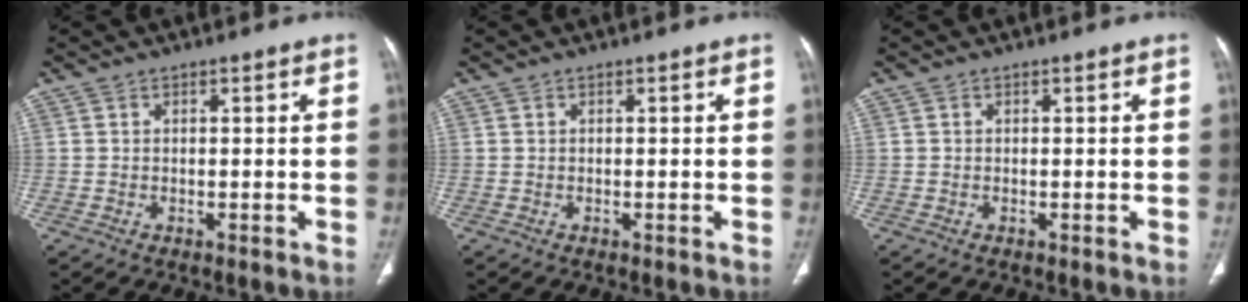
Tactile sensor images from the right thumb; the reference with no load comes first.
{"total": 0.0}
{"total": 0.0}